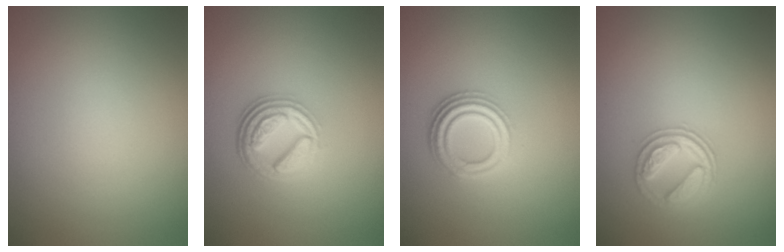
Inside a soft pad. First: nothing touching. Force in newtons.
{"total": 4.7, "press": 3.5, "slide": 3.1}
{"total": 4.0, "press": 3.0, "slide": 2.6}
{"total": 2.7, "press": 2.6, "slide": 0.3}